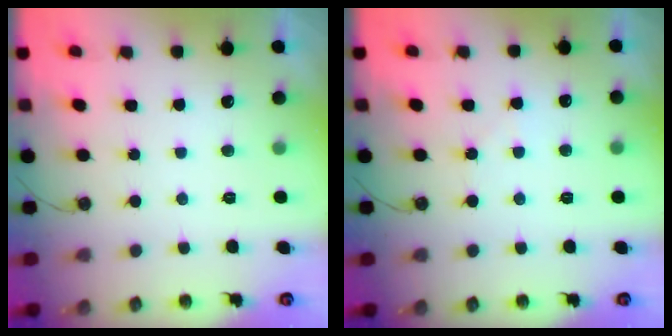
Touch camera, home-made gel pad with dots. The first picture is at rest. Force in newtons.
{"total": 4.4, "press": 4.3, "slide": 0.7}